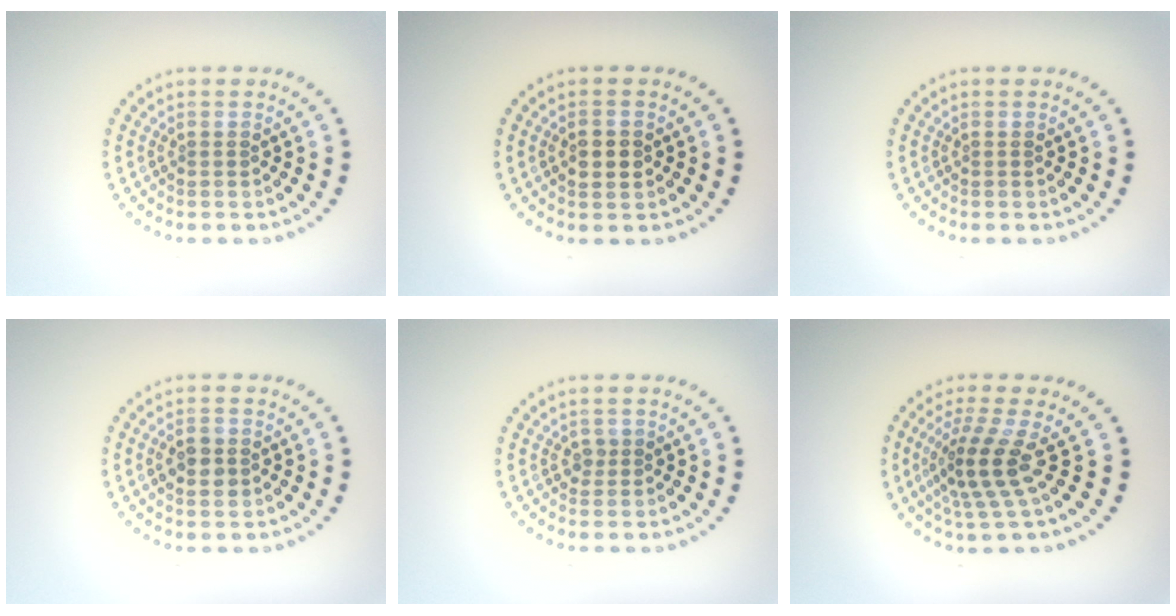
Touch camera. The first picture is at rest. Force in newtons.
{"total": 2.3, "press": 2.2, "slide": 0.1}
{"total": 0.0}
{"total": 2.7, "press": 2.7, "slide": 0.1}
{"total": 0.9, "press": 0.8, "slide": 0.4}
{"total": 4.1, "press": 2.9, "slide": 2.8}